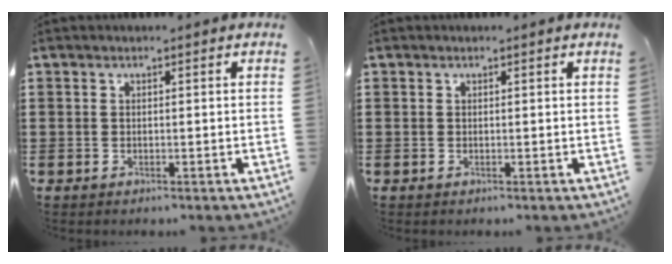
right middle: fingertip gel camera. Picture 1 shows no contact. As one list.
[{"total": 0.0}]